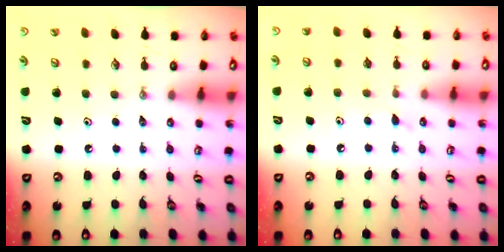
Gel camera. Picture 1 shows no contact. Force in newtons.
{"total": 4.7, "press": 4.7, "slide": 0.6}